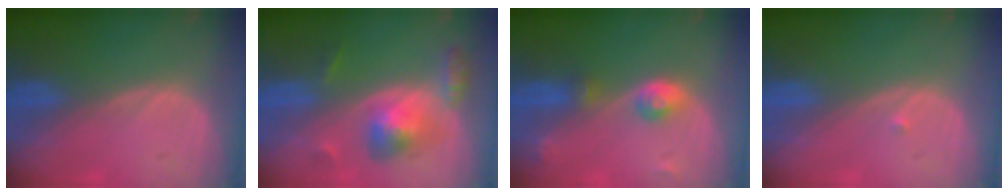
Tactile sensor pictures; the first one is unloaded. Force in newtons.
{"total": 6.1, "press": 6.1, "slide": 0.3}
{"total": 4.4, "press": 4.1, "slide": 1.8}
{"total": 0.5, "press": 0.4, "slide": 0.3}